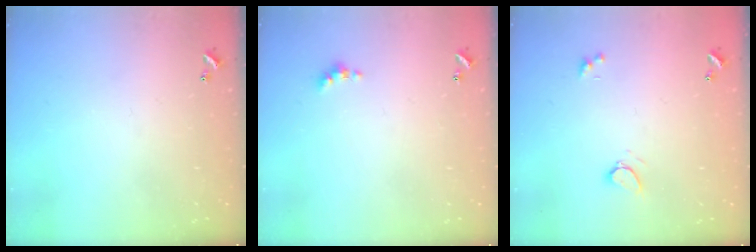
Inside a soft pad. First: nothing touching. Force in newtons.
{"total": 1.9, "press": 1.8, "slide": 0.6}
{"total": 1.6, "press": 1.4, "slide": 0.6}